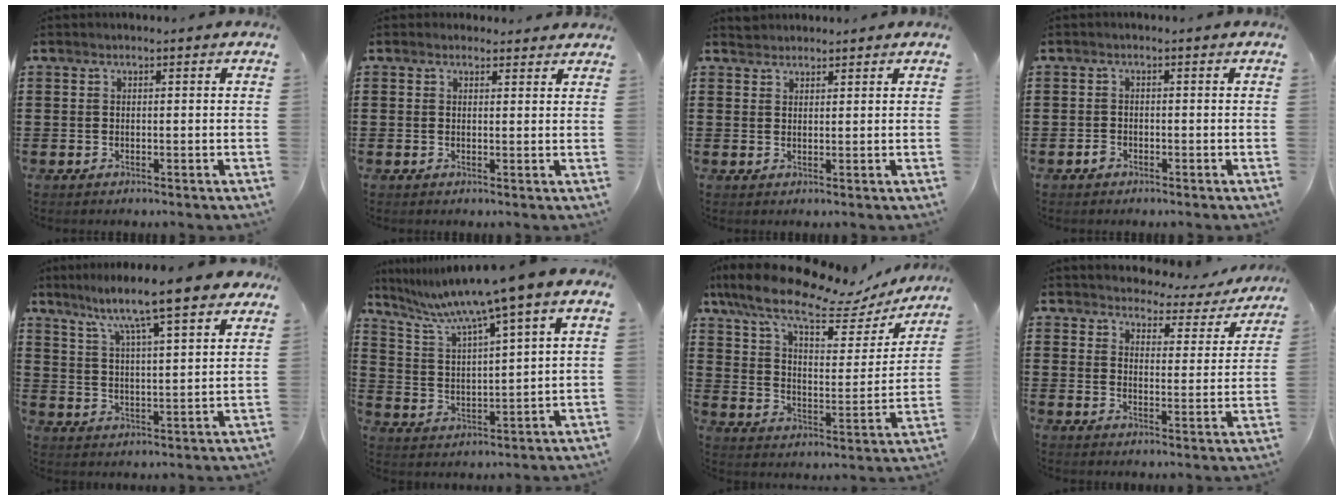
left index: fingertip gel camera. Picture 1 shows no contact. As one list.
[{"total": 1.6, "force": [1.3, 0.8, 0.1], "torque": [0.001, 0.004, 0.024]}, {"total": 1.5, "force": [1.4, 0.4, -0.2], "torque": [0.001, 0.002, 0.029]}, {"total": 1.1, "force": [-0.8, 0.7, 0.4], "torque": [-0.010, -0.001, -0.017]}, {"total": 8.1, "force": [6.9, 0.2, 4.3], "torque": [-0.105, -0.039, 0.109]}, {"total": 8.1, "force": [6.2, -0.5, 5.2], "torque": [-0.127, -0.042, 0.096]}, {"total": 13.1, "force": [10.2, 3.1, 7.5], "torque": [-0.167, -0.052, 0.172]}, {"total": 3.6, "force": [3.6, 0.7, 0.1], "torque": [-0.019, -0.032, 0.056]}]